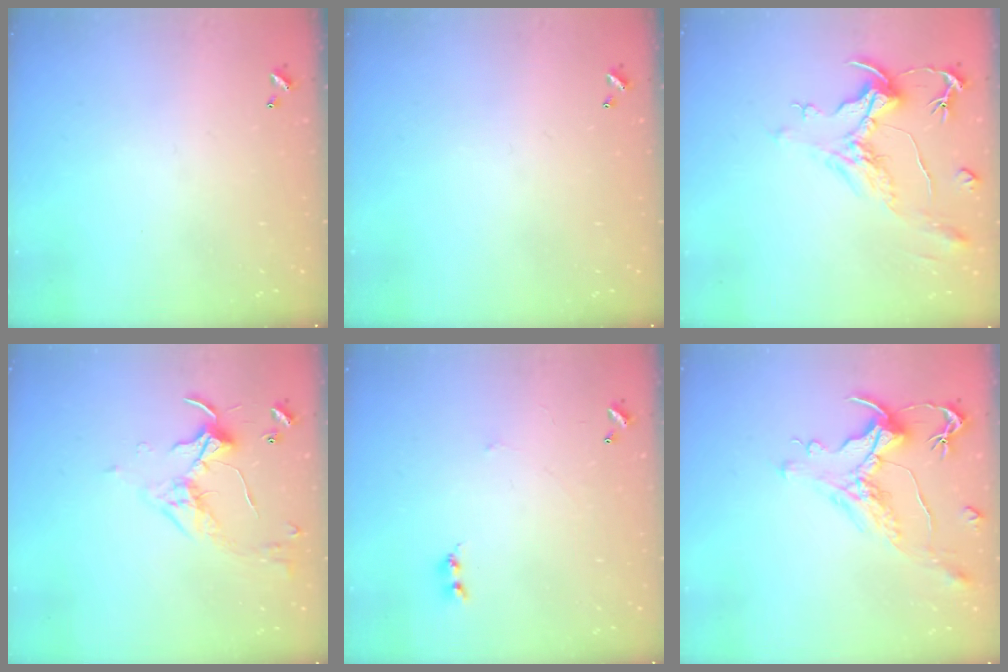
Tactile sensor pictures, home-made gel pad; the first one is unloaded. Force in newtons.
{"total": 0.0}
{"total": 2.0, "press": 1.6, "slide": 1.2}
{"total": 3.4, "press": 3.4, "slide": 0.6}
{"total": 2.6, "press": 2.6, "slide": 0.4}
{"total": 1.8, "press": 1.2, "slide": 1.3}